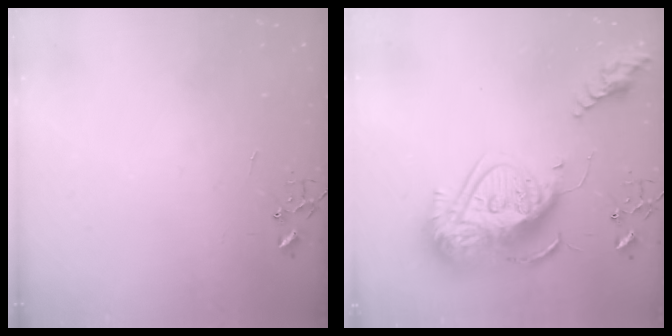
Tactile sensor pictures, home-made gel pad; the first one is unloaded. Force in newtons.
{"total": 22.8, "press": 22.7, "slide": 2.2}